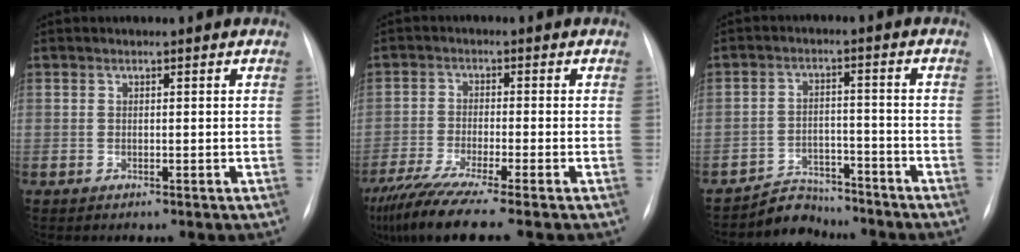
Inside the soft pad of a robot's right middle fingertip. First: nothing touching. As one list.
[{"total": 11.0, "force": [-8.7, -0.4, 6.8], "torque": [-0.119, -0.032, -0.147]}, {"total": 6.0, "force": [-5.6, 2.0, -0.6], "torque": [0.010, 0.016, -0.092]}]